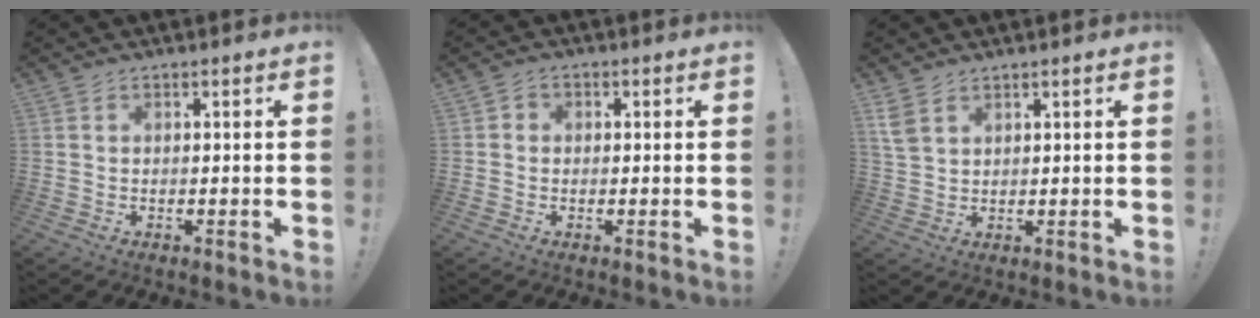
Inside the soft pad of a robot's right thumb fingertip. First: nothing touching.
{"total": 1.9, "force": [-0.9, 1.4, 0.9], "torque": [-0.014, 0.009, -0.016]}
{"total": 4.6, "force": [2.9, 2.5, 2.6], "torque": [-0.048, -0.009, 0.058]}